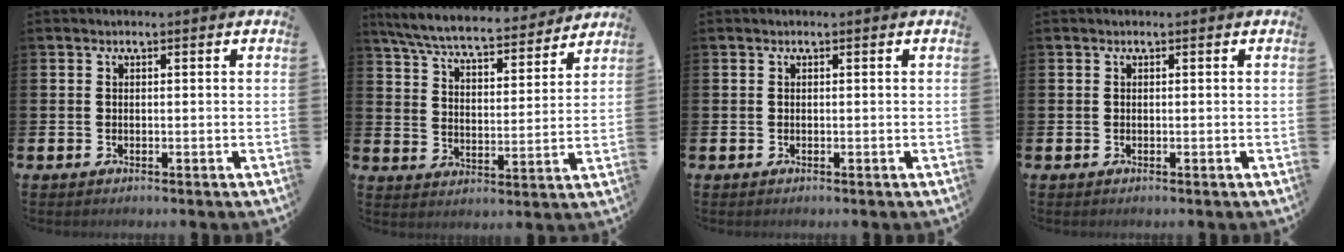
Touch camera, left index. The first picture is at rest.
{"total": 7.5, "force": [7.0, 1.0, 2.5], "torque": [-0.082, -0.044, 0.120]}
{"total": 0.0}
{"total": 0.0}